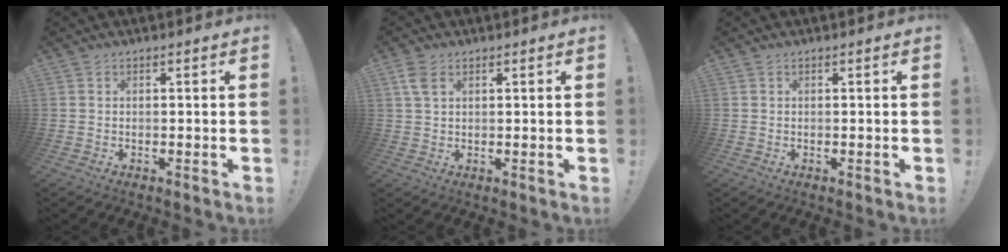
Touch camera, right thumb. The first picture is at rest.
{"total": 4.3, "force": [2.0, 2.4, 2.9], "torque": [-0.060, 0.003, 0.040]}
{"total": 0.0}